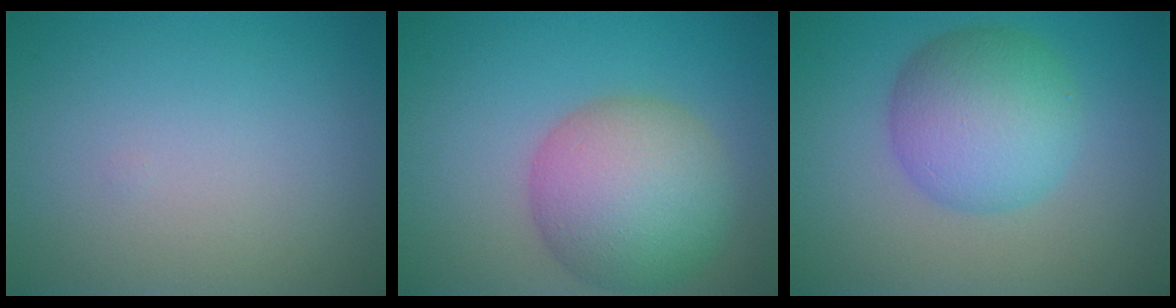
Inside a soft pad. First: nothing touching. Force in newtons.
{"total": 8.2, "press": 8.2, "slide": 0.4}
{"total": 6.5, "press": 6.5, "slide": 0.2}